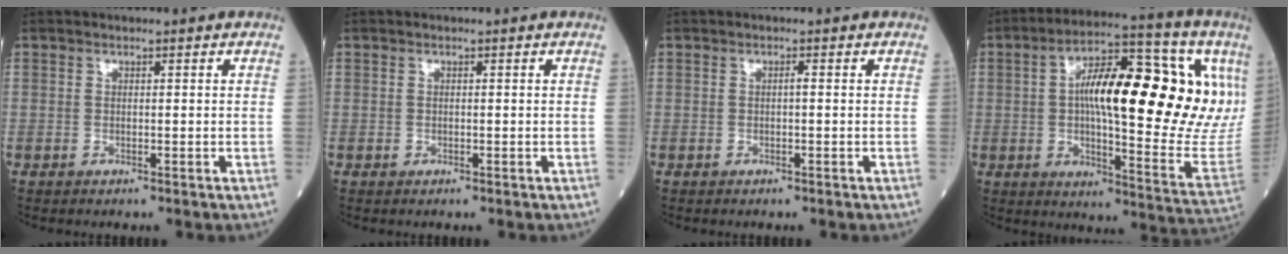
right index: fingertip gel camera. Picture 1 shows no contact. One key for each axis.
{"total": 0.0}
{"total": 0.5, "fx": -0.1, "fy": 0.0, "fz": 0.5, "tx": -0.010, "ty": 0.001, "tz": -0.001}
{"total": 26.6, "fx": 6.6, "fy": 6.0, "fz": 25.0, "tx": -0.314, "ty": 0.047, "tz": 0.096}